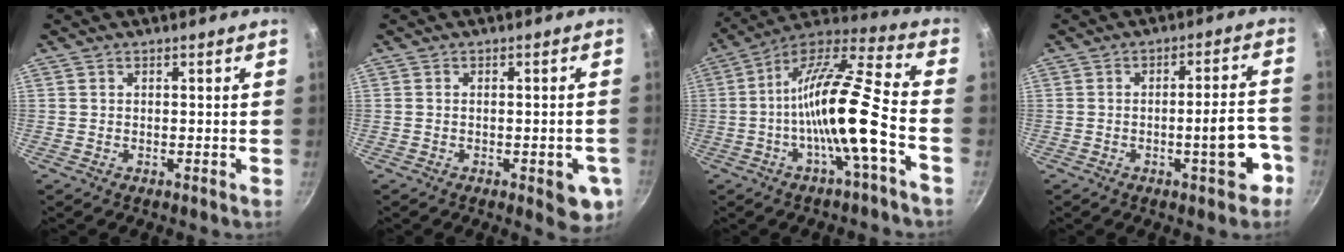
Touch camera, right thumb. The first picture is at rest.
{"total": 7.3, "force": [-2.4, 2.6, 6.4], "torque": [-0.057, 0.002, -0.027]}
{"total": 17.6, "force": [-4.6, 2.9, 16.8], "torque": [-0.289, 0.036, -0.096]}
{"total": 9.0, "force": [-3.8, 2.4, 7.8], "torque": [-0.086, 0.036, -0.047]}